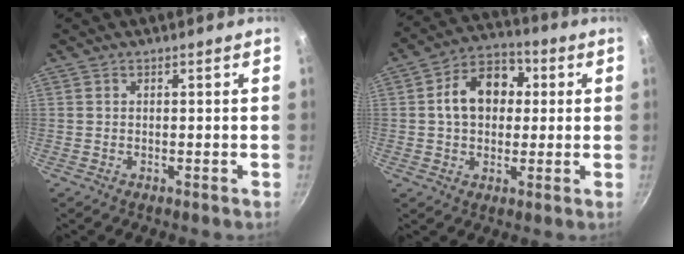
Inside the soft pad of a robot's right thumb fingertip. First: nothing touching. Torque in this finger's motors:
{"motor_torque": [0.49, 2.55, 1.20, 0.26, 0.13]}